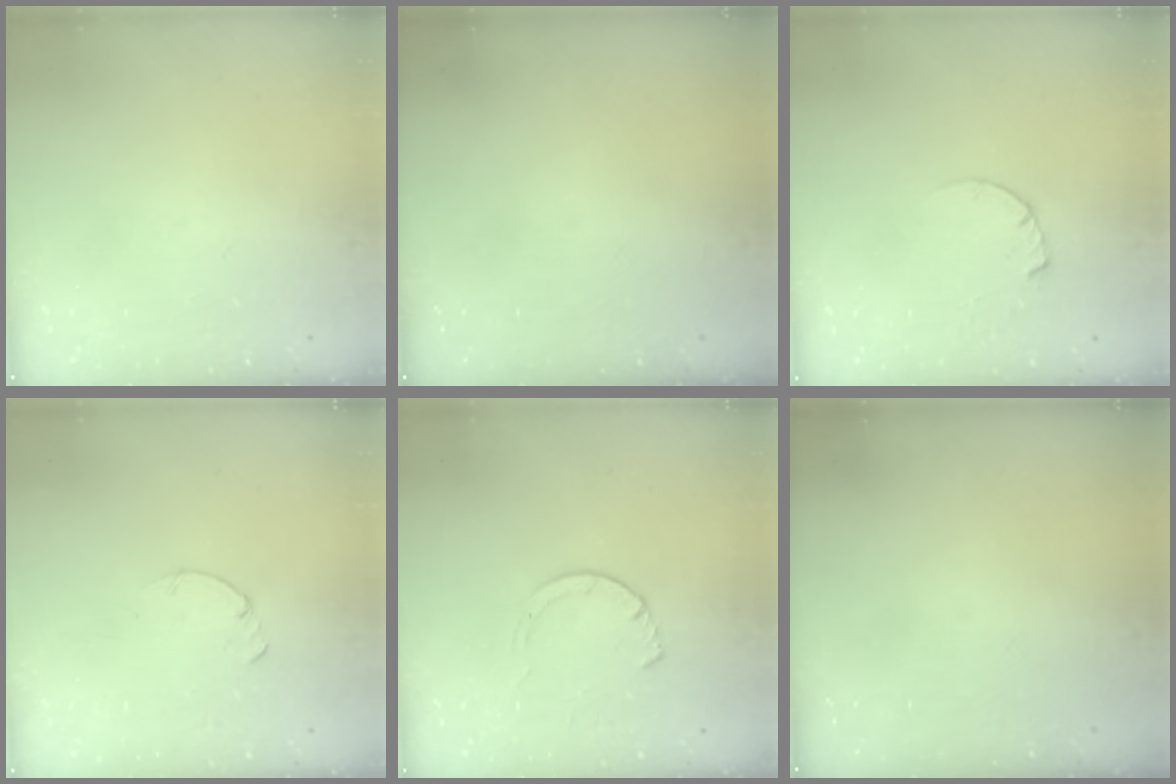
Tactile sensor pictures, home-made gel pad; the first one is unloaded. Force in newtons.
{"total": 0.0}
{"total": 2.4, "press": 2.4, "slide": 0.3}
{"total": 0.0}
{"total": 3.6, "press": 3.6, "slide": 0.5}
{"total": 0.0}